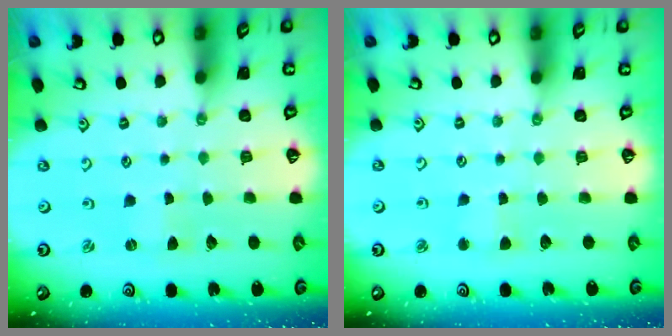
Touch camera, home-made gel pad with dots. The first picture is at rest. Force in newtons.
{"total": 2.5, "press": 2.5, "slide": 0.3}